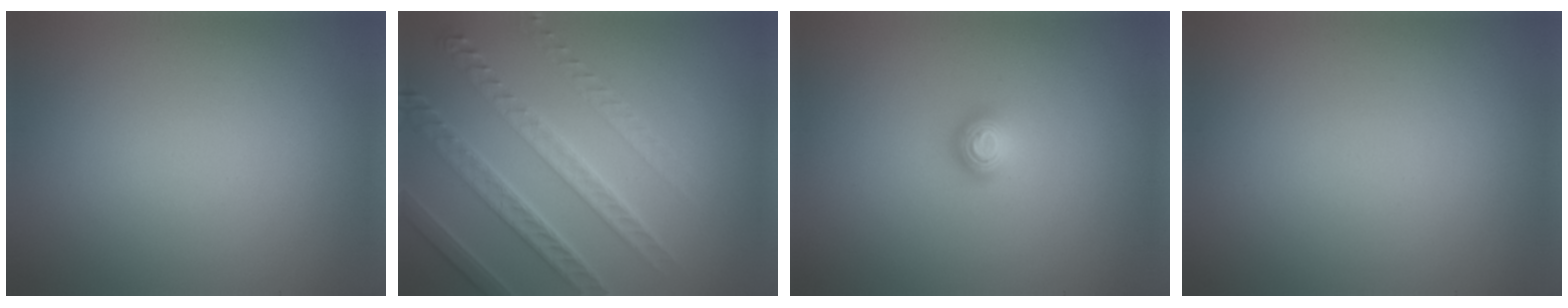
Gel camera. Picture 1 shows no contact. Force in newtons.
{"total": 4.5, "press": 4.4, "slide": 0.9}
{"total": 1.3, "press": 1.2, "slide": 0.7}
{"total": 0.0}